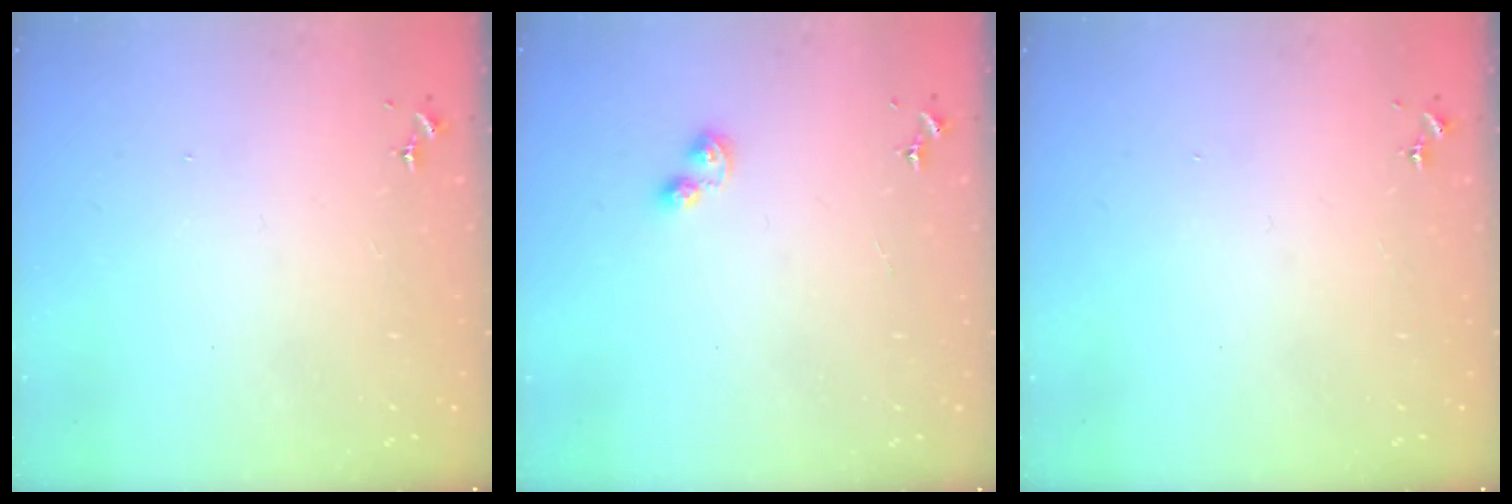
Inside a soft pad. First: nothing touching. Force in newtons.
{"total": 3.5, "press": 3.5, "slide": 0.5}
{"total": 0.0}